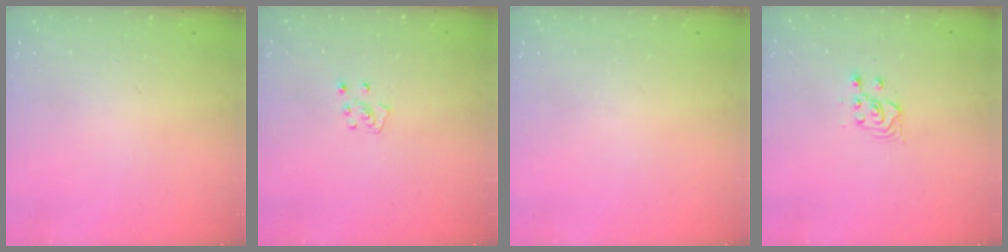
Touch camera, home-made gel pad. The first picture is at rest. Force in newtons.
{"total": 5.4, "press": 5.4, "slide": 0.6}
{"total": 0.0}
{"total": 3.0, "press": 2.6, "slide": 1.3}